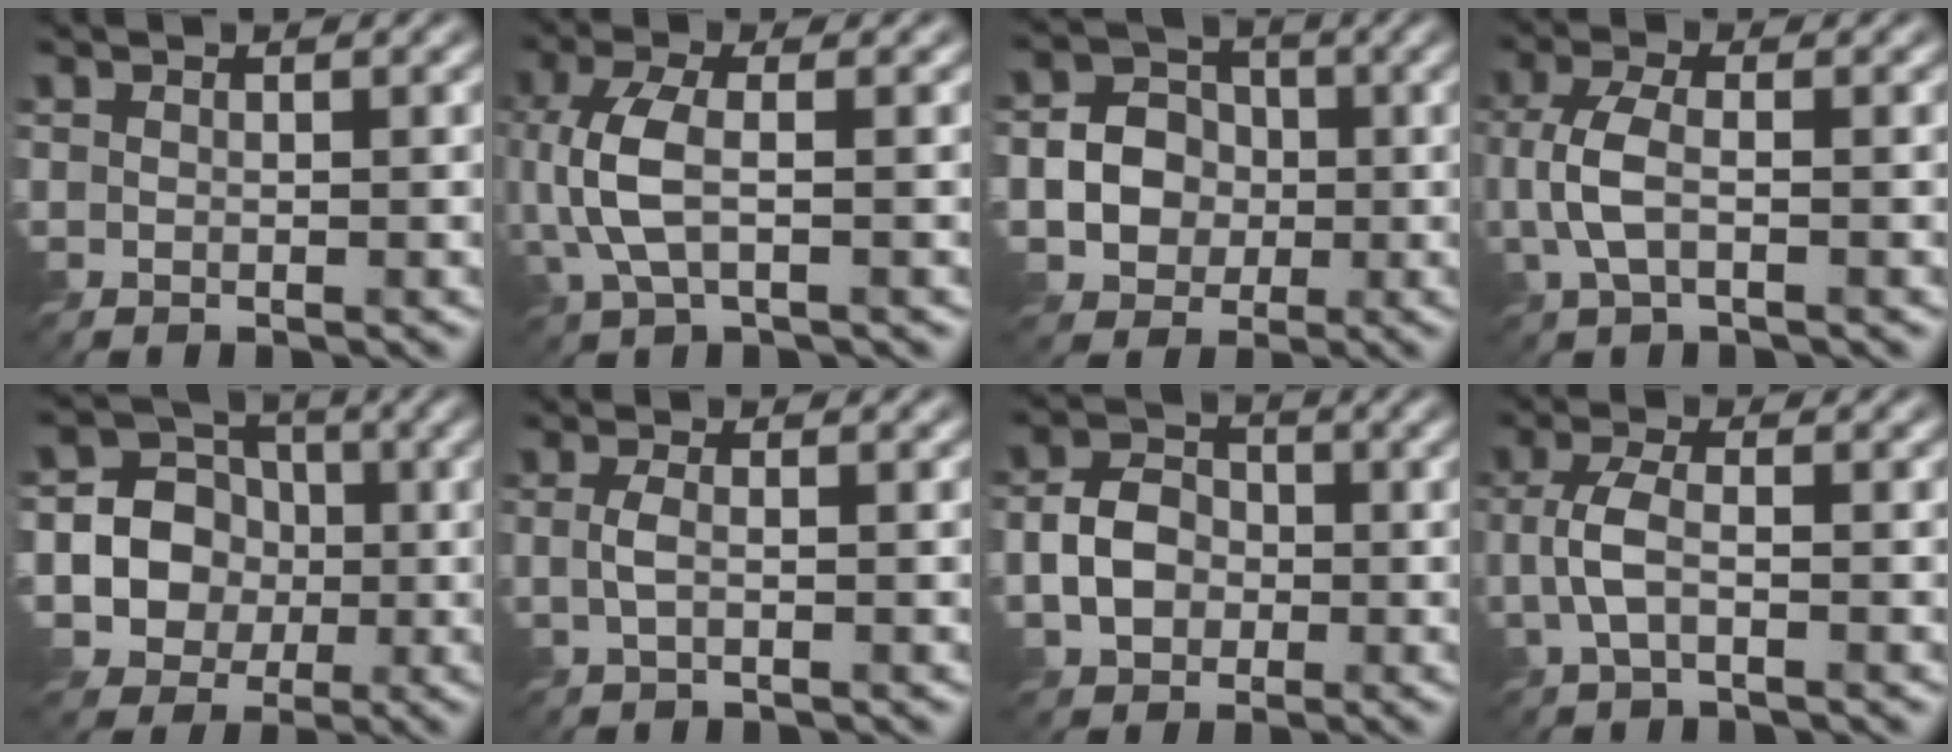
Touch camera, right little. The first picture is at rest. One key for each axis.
{"total": 5.1, "fx": -0.5, "fy": 2.4, "fz": 4.5, "tx": -0.116, "ty": -0.001, "tz": -0.011}
{"total": 5.1, "fx": -1.0, "fy": 4.5, "fz": 2.2, "tx": -0.024, "ty": 0.004, "tz": -0.035}
{"total": 3.8, "fx": -0.8, "fy": 1.7, "fz": 3.3, "tx": -0.082, "ty": 0.002, "tz": -0.022}
{"total": 8.2, "fx": -1.4, "fy": 7.6, "fz": 2.8, "tx": -0.056, "ty": 0.013, "tz": -0.048}
{"total": 1.5, "fx": -0.5, "fy": 0.4, "fz": 1.3, "tx": -0.029, "ty": 0.001, "tz": -0.014}
{"total": 4.2, "fx": -1.3, "fy": 3.3, "fz": 2.2, "tx": -0.037, "ty": 0.005, "tz": -0.029}
{"total": 3.1, "fx": -0.8, "fy": 1.2, "fz": 2.7, "tx": -0.064, "ty": 0.002, "tz": -0.021}